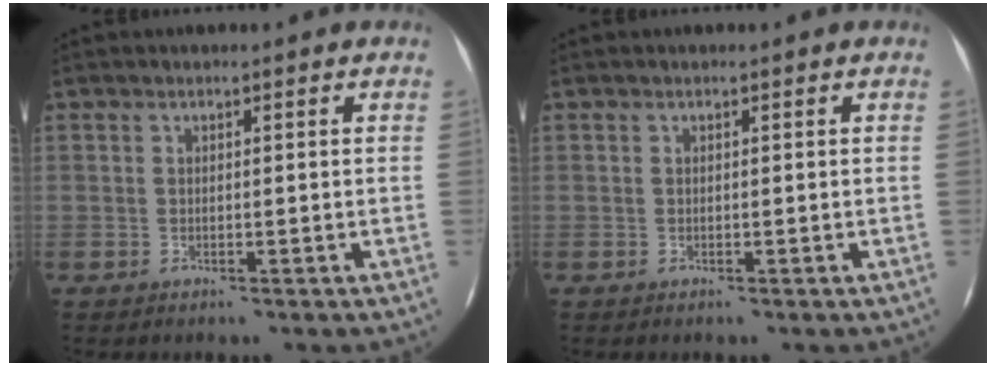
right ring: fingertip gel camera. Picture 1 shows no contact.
{"total": 0.0}